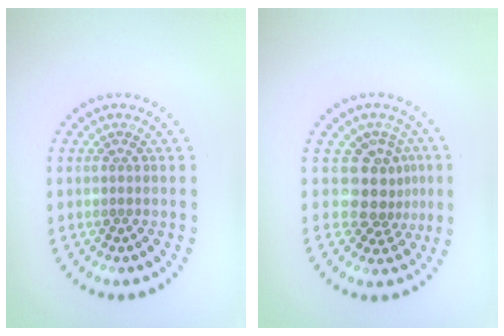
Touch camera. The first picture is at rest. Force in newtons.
{"total": 3.3, "press": 2.4, "slide": 2.2}